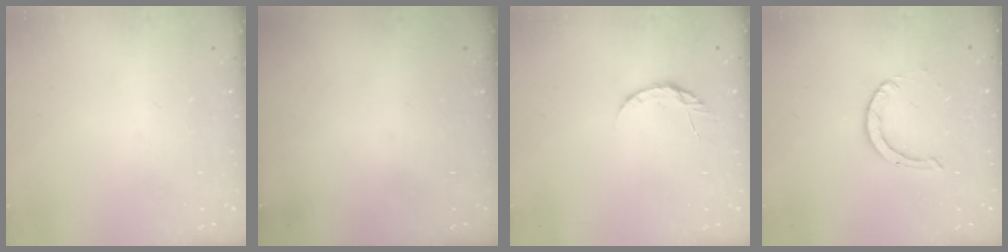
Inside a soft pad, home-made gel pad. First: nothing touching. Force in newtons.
{"total": 0.0}
{"total": 5.1, "press": 5.0, "slide": 0.7}
{"total": 2.0, "press": 2.0, "slide": 0.2}